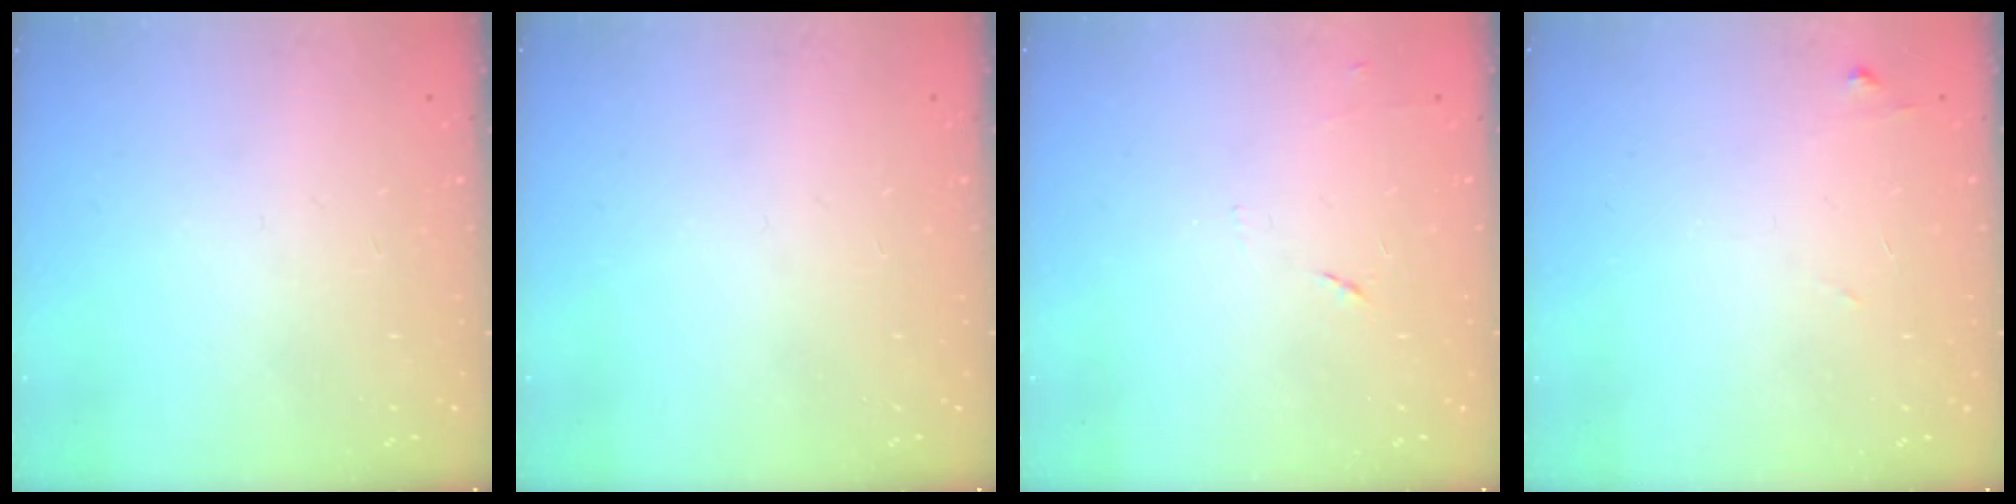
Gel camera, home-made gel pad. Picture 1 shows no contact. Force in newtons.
{"total": 0.0}
{"total": 4.3, "press": 4.3, "slide": 0.6}
{"total": 7.4, "press": 7.4, "slide": 0.4}